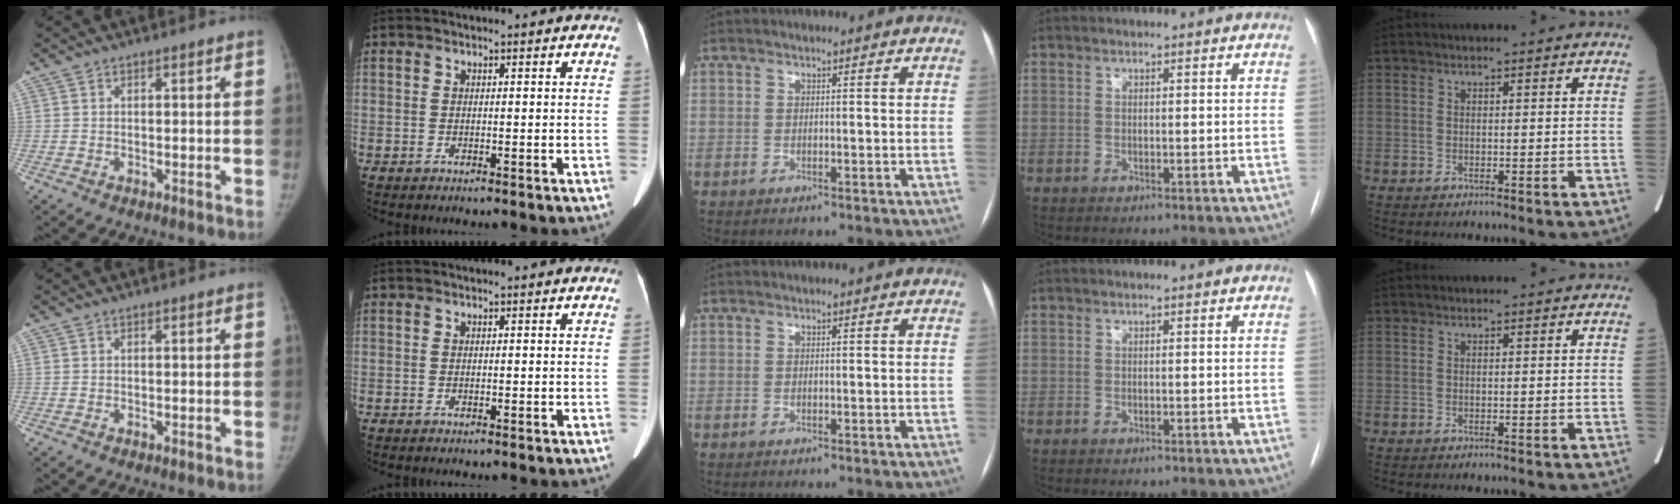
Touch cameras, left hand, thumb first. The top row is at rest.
{}